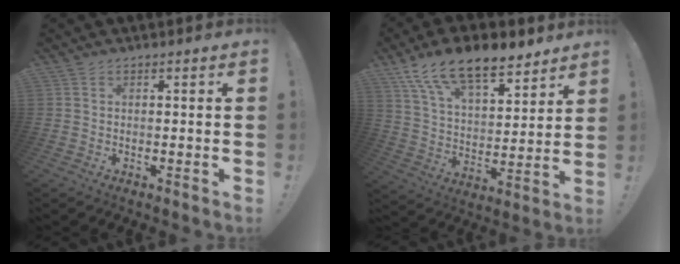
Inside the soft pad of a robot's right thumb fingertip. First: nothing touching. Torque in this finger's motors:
{"motor_torque": [0.54, 0.91, 1.08, 0.67, 0.09]}